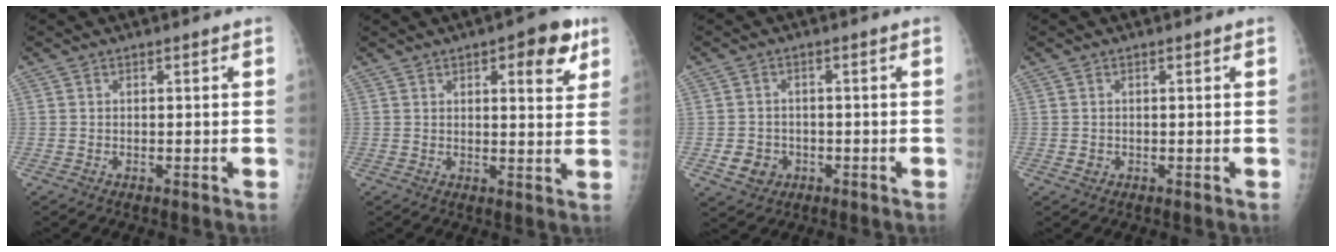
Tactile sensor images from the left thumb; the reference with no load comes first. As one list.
[{"total": 8.6, "force": [4.2, 3.2, 6.7], "torque": [-0.061, -0.015, 0.049]}, {"total": 4.5, "force": [-1.3, 4.0, 1.6], "torque": [-0.011, 0.005, -0.015]}, {"total": 1.1, "force": [0.1, 1.0, 0.4], "torque": [-0.003, 0.000, 0.004]}]